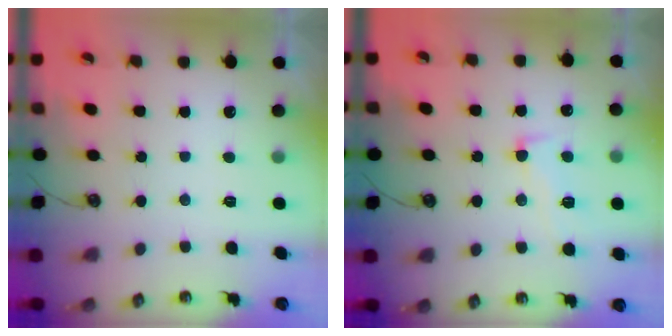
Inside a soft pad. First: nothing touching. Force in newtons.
{"total": 2.3, "press": 1.9, "slide": 1.2}